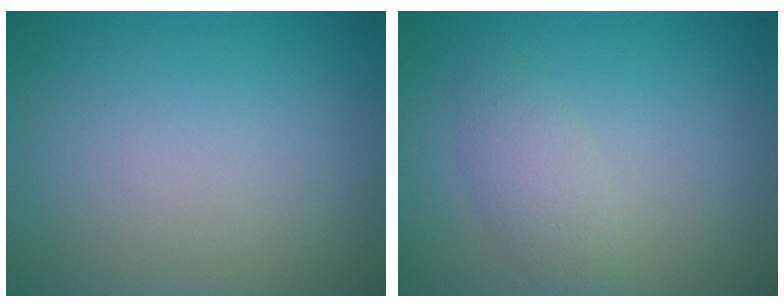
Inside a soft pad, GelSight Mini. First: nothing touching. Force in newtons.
{"total": 2.1, "press": 2.1, "slide": 0.1}